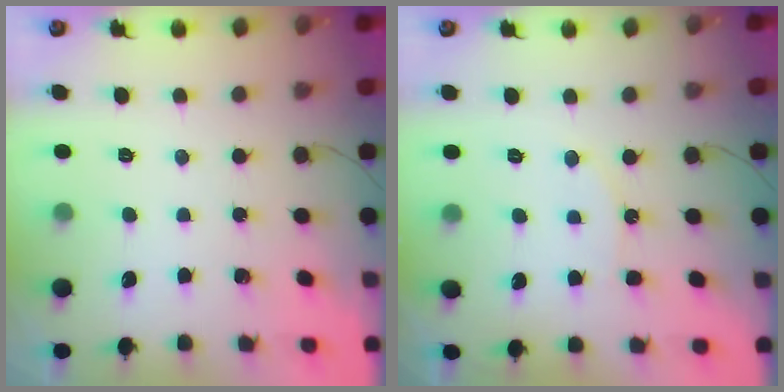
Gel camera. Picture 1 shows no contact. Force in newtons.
{"total": 8.0, "press": 7.8, "slide": 2.0}